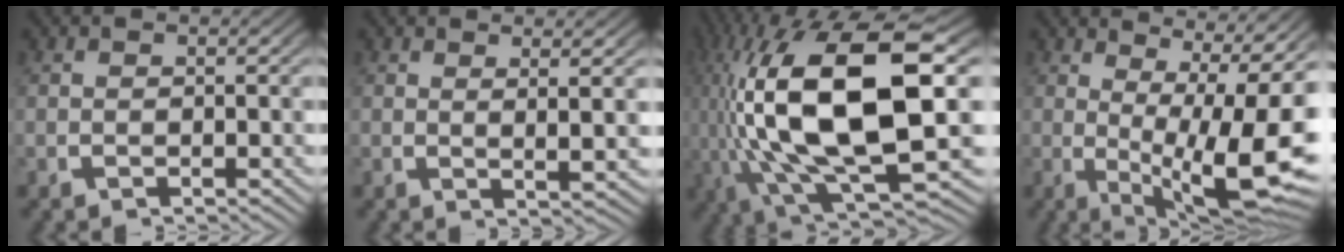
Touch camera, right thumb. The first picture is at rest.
{"total": 2.3, "force": [1.2, -0.2, 1.9], "torque": [-0.035, -0.006, 0.024]}
{"total": 20.8, "force": [0.3, 10.1, 18.2], "torque": [-0.375, -0.050, 0.030]}
{"total": 12.8, "force": [-0.7, 6.3, 11.1], "torque": [-0.179, -0.058, 0.023]}